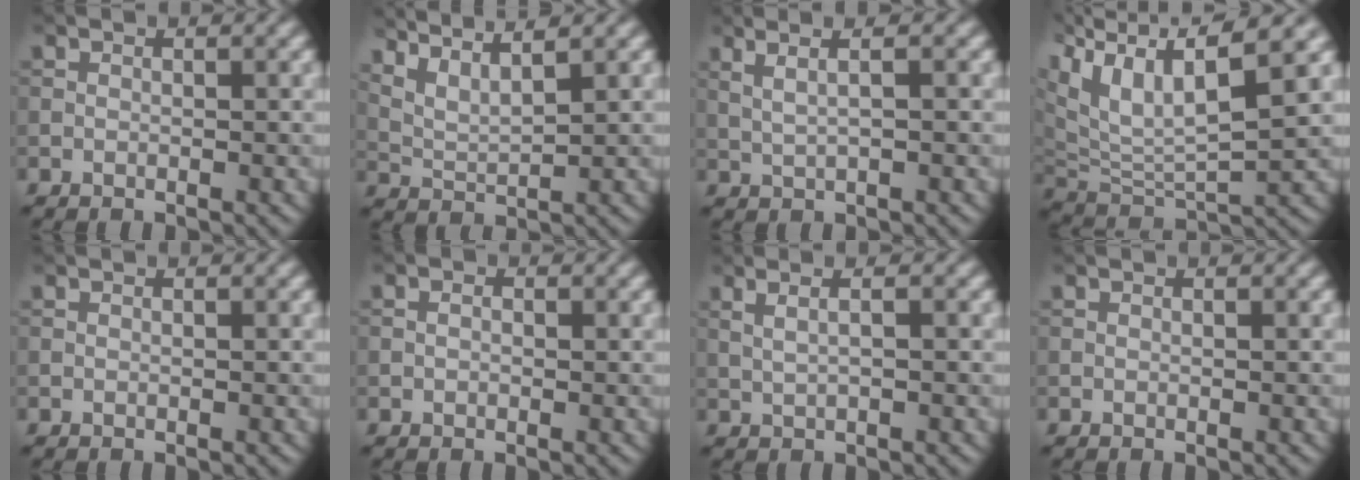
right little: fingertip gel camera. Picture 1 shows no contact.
{"total": 4.3, "force": [3.5, 0.9, 2.3], "torque": [-0.046, 0.007, 0.061]}
{"total": 4.1, "force": [2.1, 1.5, 3.2], "torque": [-0.053, 0.019, 0.021]}
{"total": 10.2, "force": [5.7, 3.3, 7.7], "torque": [-0.162, 0.019, 0.103]}
{"total": 0.0}
{"total": 1.3, "force": [0.3, 1.0, 0.7], "torque": [-0.009, -0.004, -0.007]}
{"total": 3.3, "force": [1.6, 1.4, 2.5], "torque": [-0.042, 0.020, 0.008]}
{"total": 0.0}